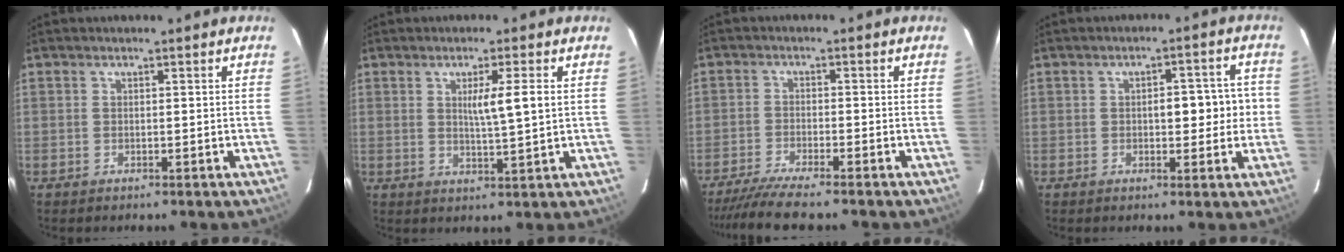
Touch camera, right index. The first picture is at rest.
{"total": 4.9, "force": [1.1, -0.2, 4.8], "torque": [-0.079, -0.007, 0.019]}
{"total": 8.3, "force": [-7.2, -0.2, 4.1], "torque": [-0.063, -0.023, -0.118]}
{"total": 6.2, "force": [0.0, 2.5, 5.7], "torque": [-0.070, 0.023, 0.003]}